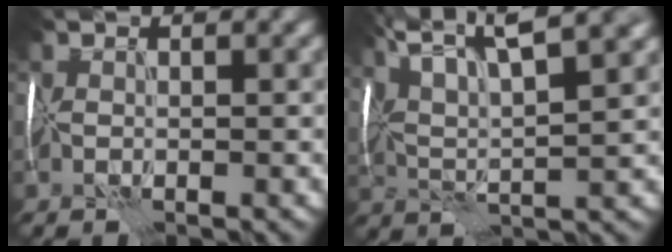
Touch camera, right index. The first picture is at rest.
{"total": 10.4, "force": [7.0, 2.6, 7.2], "torque": [-0.125, 0.038, 0.094]}